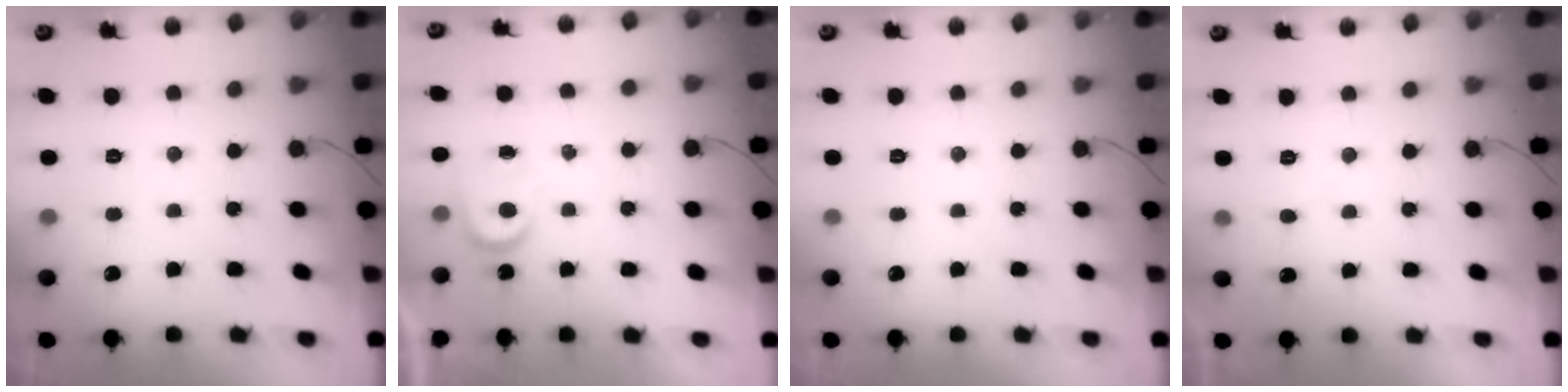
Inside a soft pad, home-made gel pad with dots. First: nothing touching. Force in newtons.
{"total": 4.2, "press": 4.2, "slide": 0.3}
{"total": 0.0}
{"total": 2.3, "press": 2.3, "slide": 0.2}